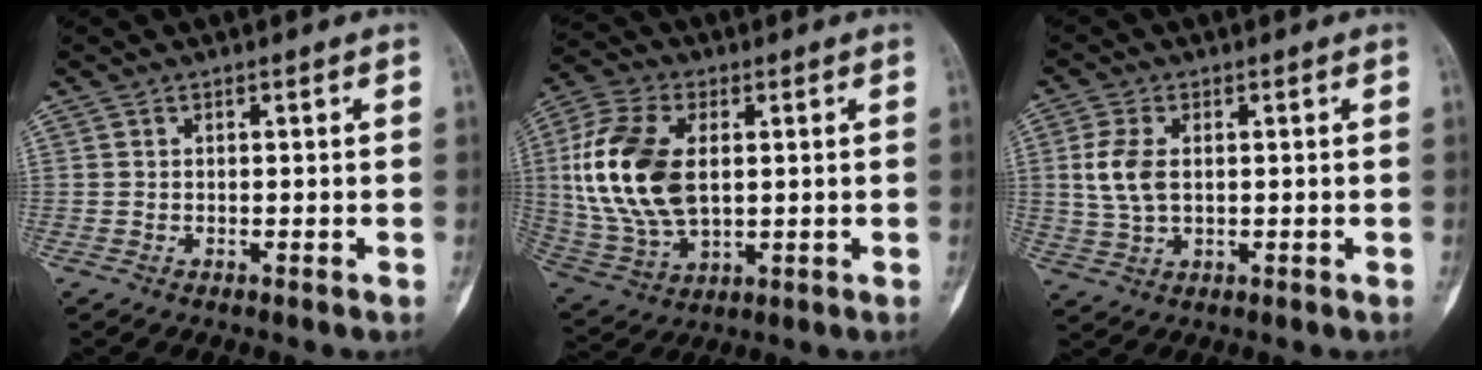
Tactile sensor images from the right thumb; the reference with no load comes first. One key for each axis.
{"total": 18.1, "fx": 2.2, "fy": 10.7, "fz": 14.5, "tx": -0.302, "ty": -0.006, "tz": 0.048}
{"total": 6.7, "fx": 1.0, "fy": 4.0, "fz": 5.3, "tx": -0.119, "ty": 0.001, "tz": 0.022}